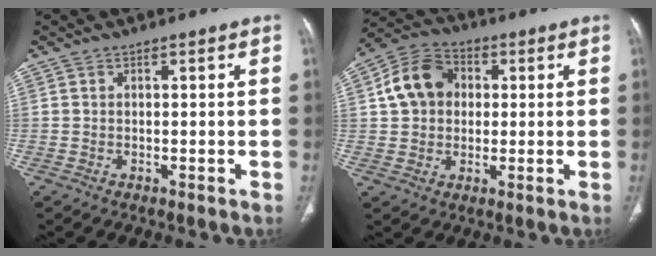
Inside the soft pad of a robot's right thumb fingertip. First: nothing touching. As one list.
[{"total": 10.8, "force": [1.8, 8.8, 6.1], "torque": [-0.094, 0.018, 0.019]}]